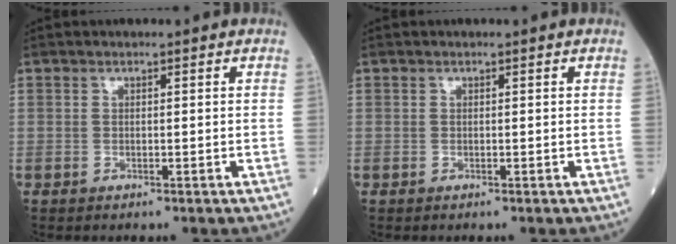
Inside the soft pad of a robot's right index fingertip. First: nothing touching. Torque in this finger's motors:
{"motor_torque": [0.00, 0.00, 0.00, 0.00]}